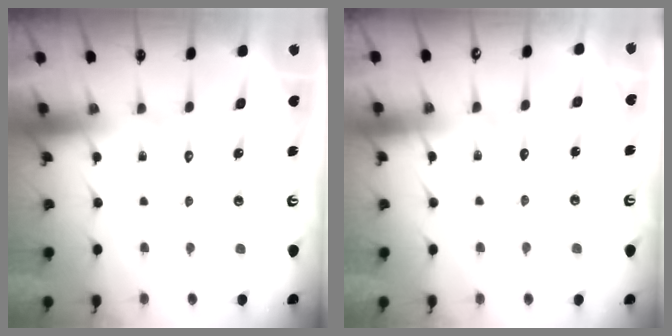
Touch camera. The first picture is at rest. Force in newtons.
{"total": 3.9, "press": 3.9, "slide": 0.3}